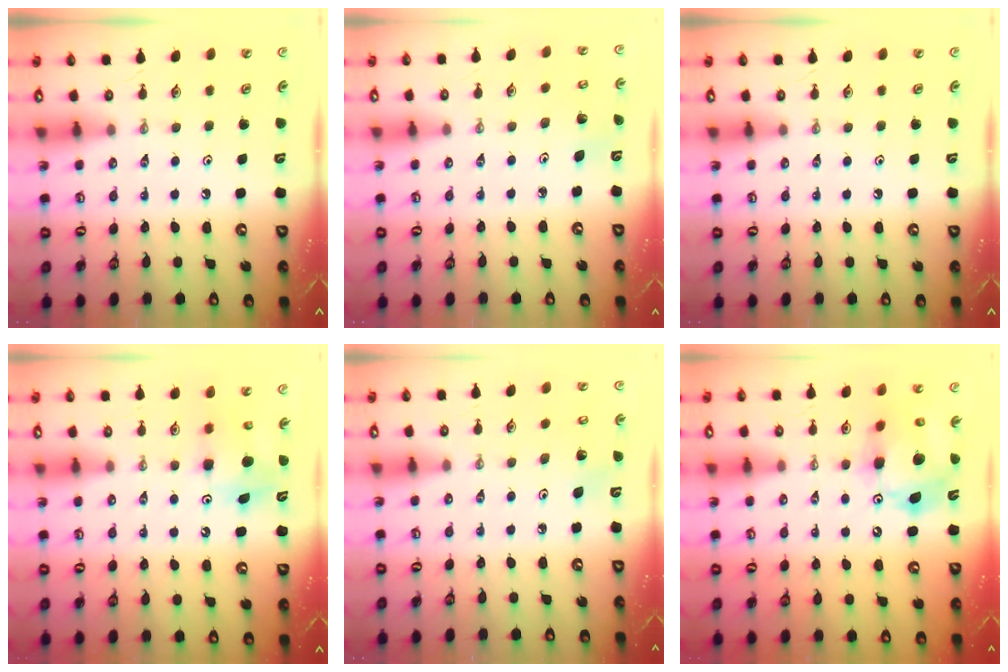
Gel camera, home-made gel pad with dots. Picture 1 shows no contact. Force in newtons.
{"total": 2.7, "press": 2.7, "slide": 0.4}
{"total": 0.0}
{"total": 7.6, "press": 7.6, "slide": 0.4}
{"total": 5.1, "press": 4.7, "slide": 2.1}
{"total": 13.1, "press": 13.0, "slide": 1.6}